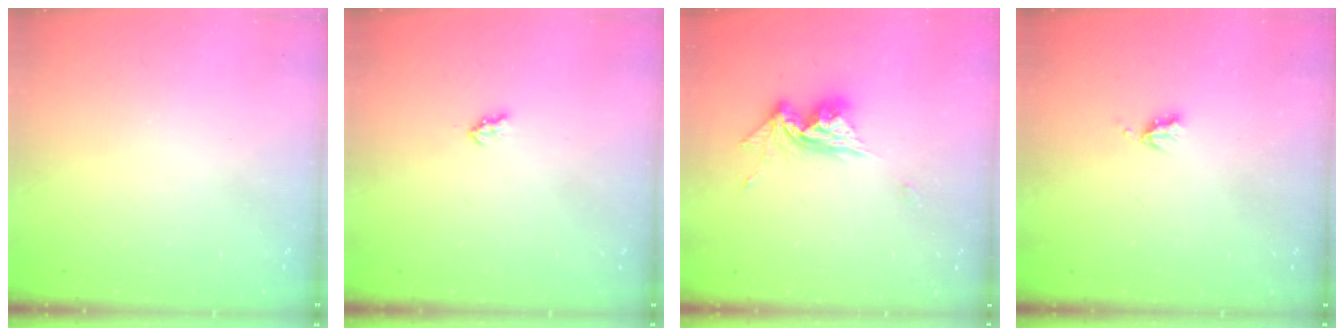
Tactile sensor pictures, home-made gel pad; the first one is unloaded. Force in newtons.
{"total": 2.2, "press": 2.1, "slide": 0.4}
{"total": 11.2, "press": 11.1, "slide": 1.1}
{"total": 3.3, "press": 3.3, "slide": 0.5}